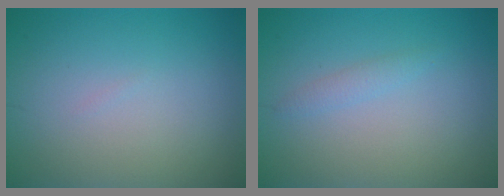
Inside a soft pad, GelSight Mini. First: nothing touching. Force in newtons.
{"total": 1.0, "press": 1.0, "slide": 0.1}